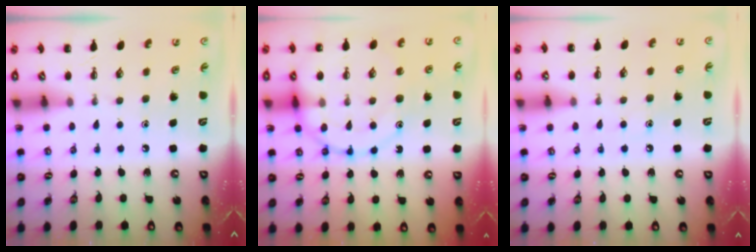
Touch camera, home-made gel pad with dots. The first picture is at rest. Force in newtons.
{"total": 16.3, "press": 16.1, "slide": 2.0}
{"total": 6.4, "press": 6.2, "slide": 1.4}